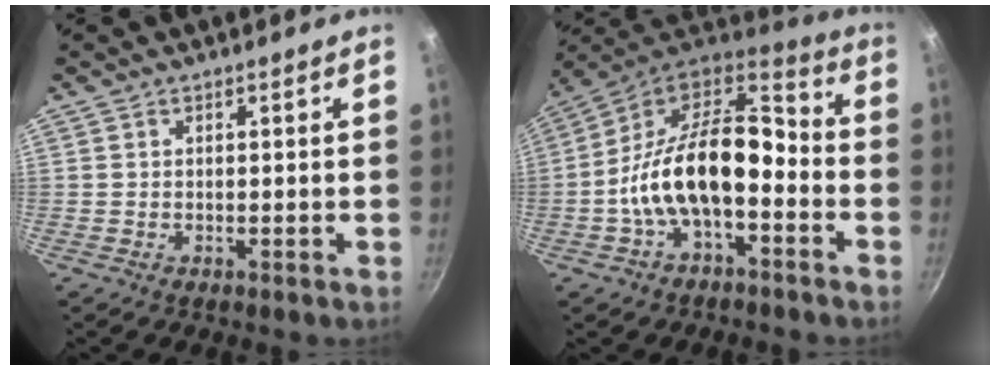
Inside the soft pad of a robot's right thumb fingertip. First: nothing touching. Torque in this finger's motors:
{"motor_torque": [2.34, 2.66, 1.41, -1.36, 0.53]}